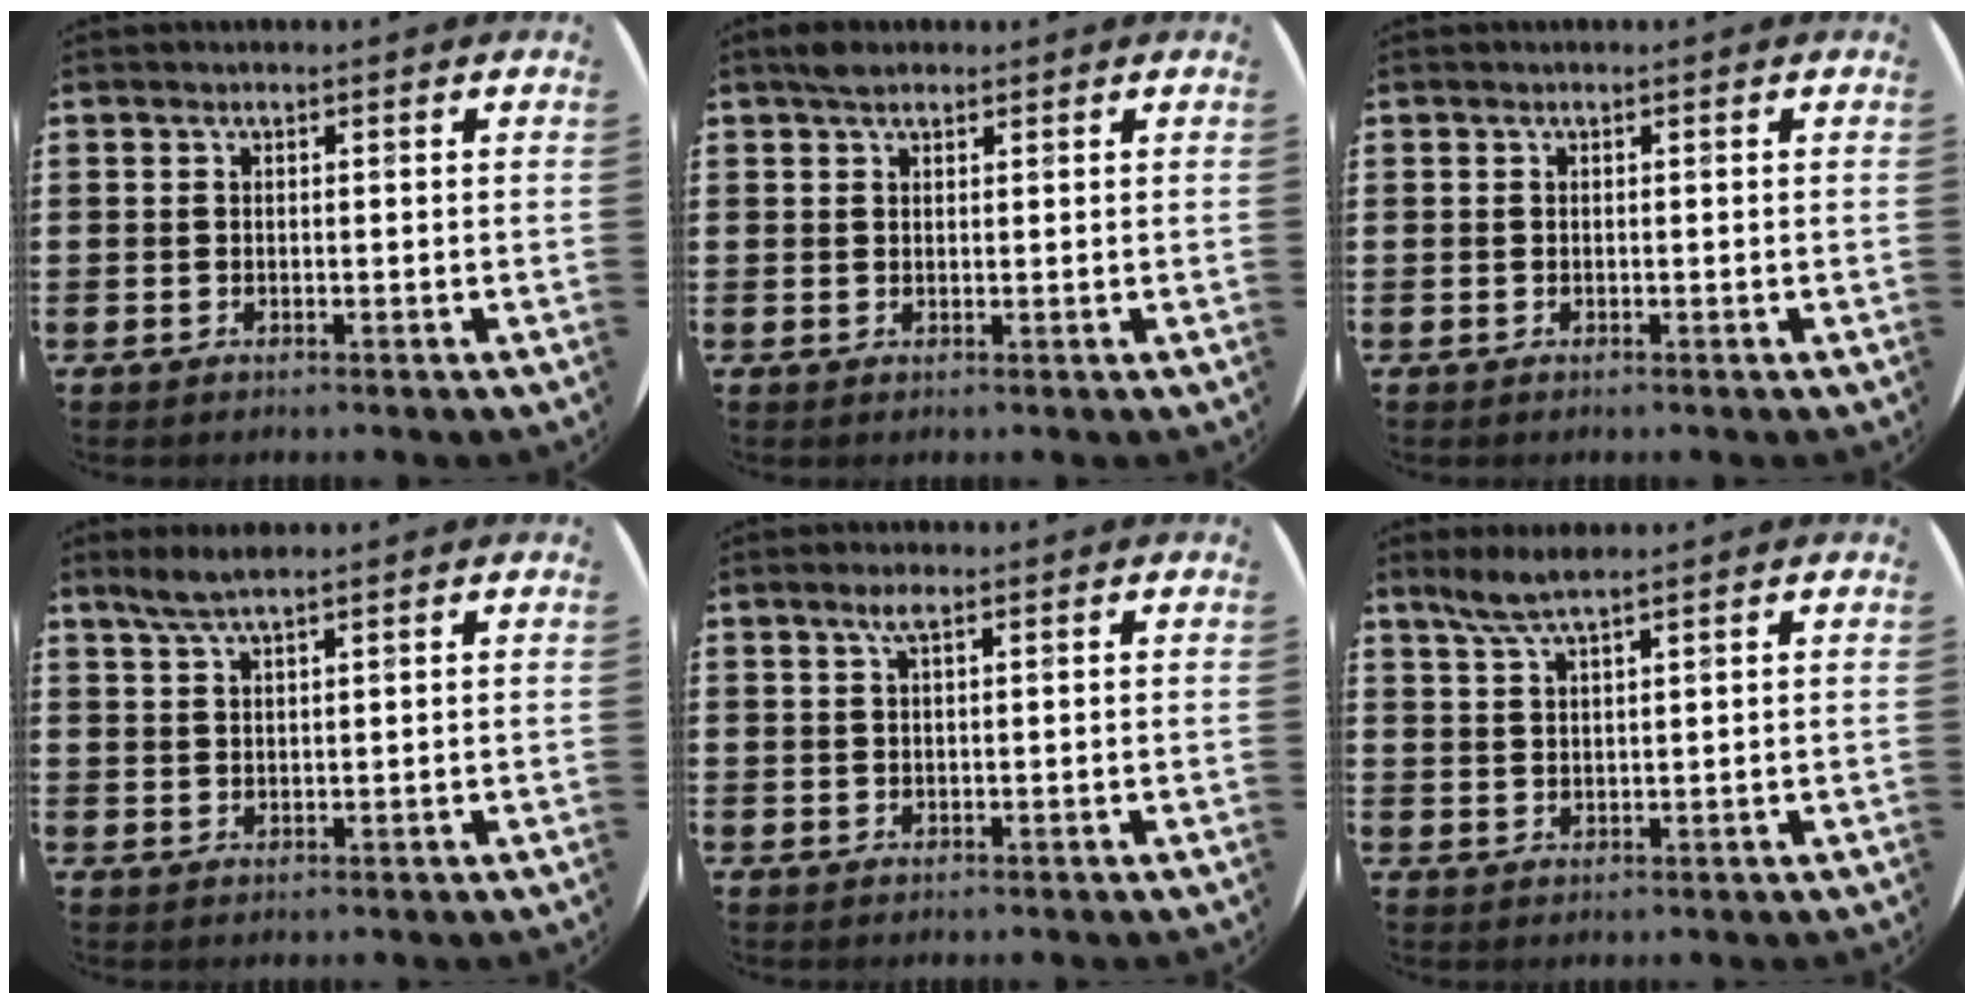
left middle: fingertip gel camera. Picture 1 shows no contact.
{"total": 1.8, "force": [1.5, 0.7, 0.6], "torque": [-0.005, 0.002, 0.026]}
{"total": 0.0}
{"total": 3.0, "force": [2.4, 0.2, 1.8], "torque": [-0.038, 0.005, 0.043]}
{"total": 1.8, "force": [0.9, 0.3, 1.5], "torque": [-0.030, 0.006, 0.015]}
{"total": 3.8, "force": [3.0, 0.4, 2.2], "torque": [-0.048, 0.003, 0.054]}